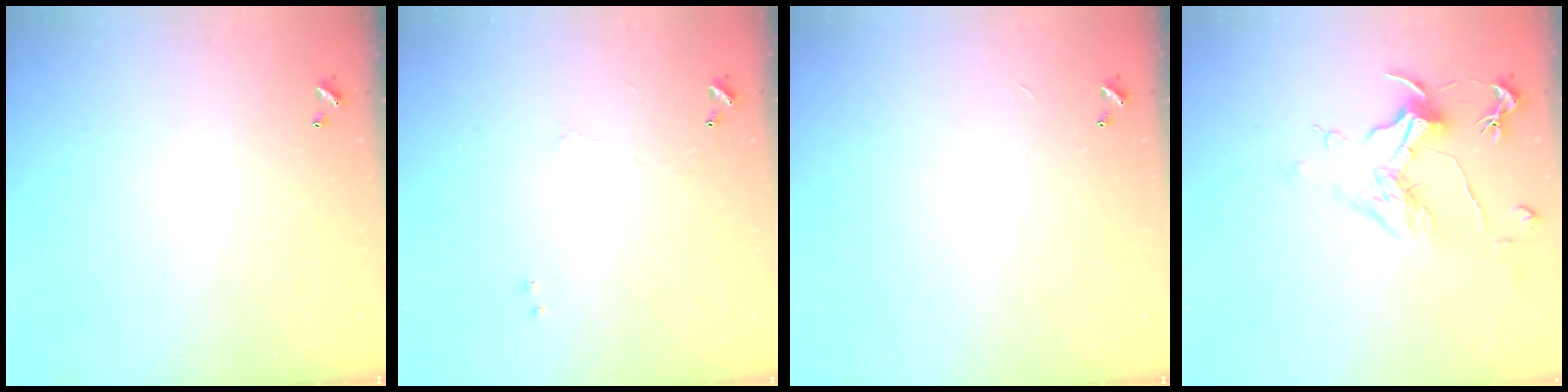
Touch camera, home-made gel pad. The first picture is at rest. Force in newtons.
{"total": 0.7, "press": 0.4, "slide": 0.5}
{"total": 0.9, "press": 0.9, "slide": 0.2}
{"total": 1.5, "press": 1.3, "slide": 0.9}